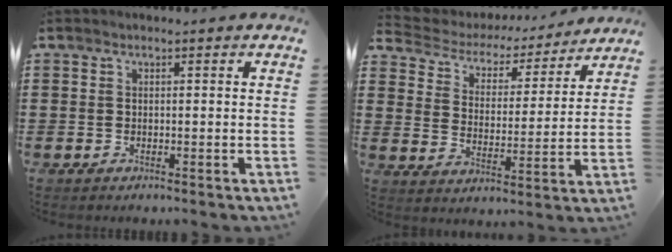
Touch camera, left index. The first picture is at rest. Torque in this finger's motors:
{"motor_torque": [0.41, 0.39, -0.01, -0.03]}